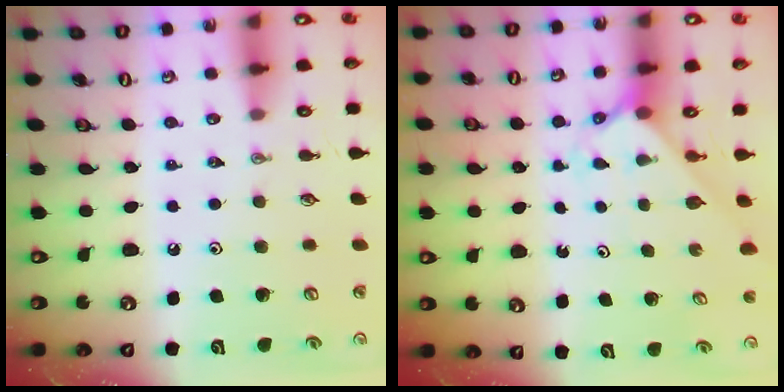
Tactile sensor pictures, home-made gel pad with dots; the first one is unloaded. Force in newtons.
{"total": 2.5, "press": 2.5, "slide": 0.2}